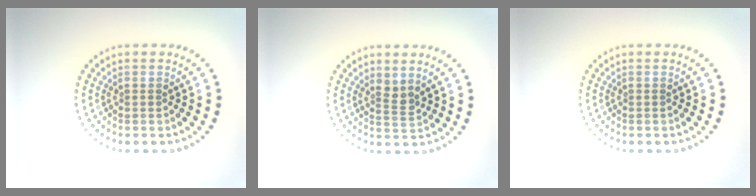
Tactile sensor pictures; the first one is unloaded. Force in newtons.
{"total": 1.5, "press": 1.1, "slide": 1.0}
{"total": 0.0}